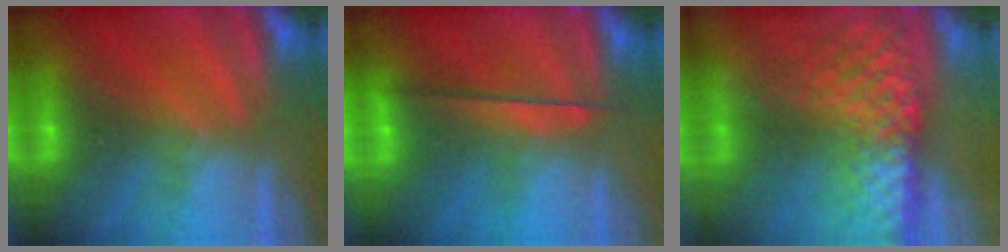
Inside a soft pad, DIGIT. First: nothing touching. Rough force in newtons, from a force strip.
{"total": 2.4}
{"total": 7.8}